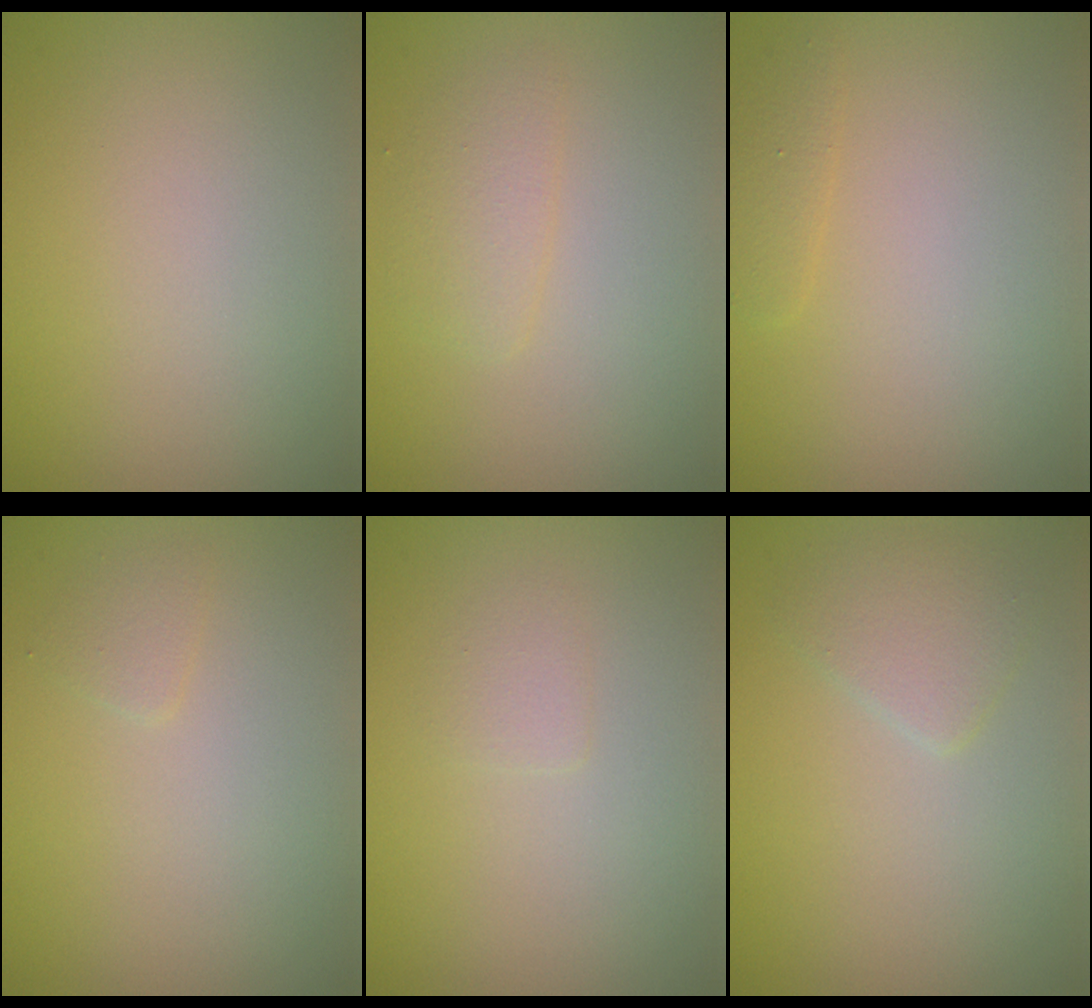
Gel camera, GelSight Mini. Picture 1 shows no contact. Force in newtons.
{"total": 1.5, "press": 1.5, "slide": 0.0}
{"total": 1.1, "press": 1.1, "slide": 0.1}
{"total": 0.7, "press": 0.7, "slide": 0.0}
{"total": 0.8, "press": 0.8, "slide": 0.0}
{"total": 2.0, "press": 2.0, "slide": 0.1}